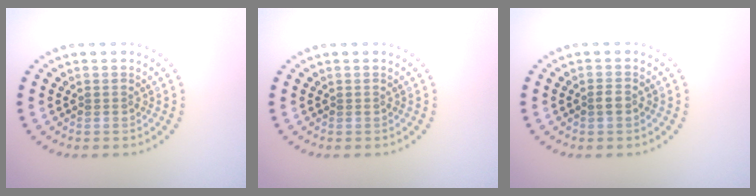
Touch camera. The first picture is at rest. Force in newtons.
{"total": 0.0}
{"total": 1.1, "press": 1.0, "slide": 0.4}